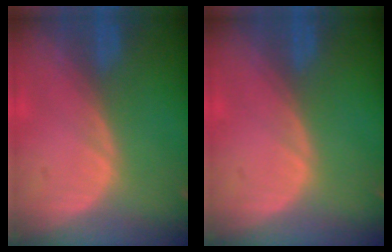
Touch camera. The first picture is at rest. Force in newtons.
{"total": 0.0}